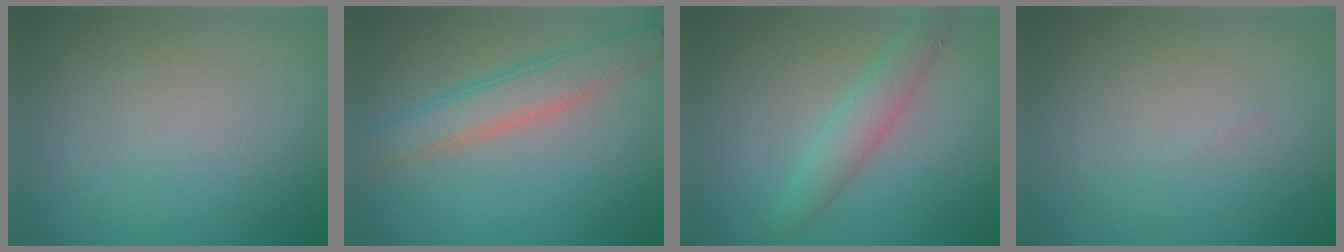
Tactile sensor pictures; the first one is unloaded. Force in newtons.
{"total": 4.5, "press": 4.5, "slide": 0.1}
{"total": 3.0, "press": 3.0, "slide": 0.3}
{"total": 0.0}